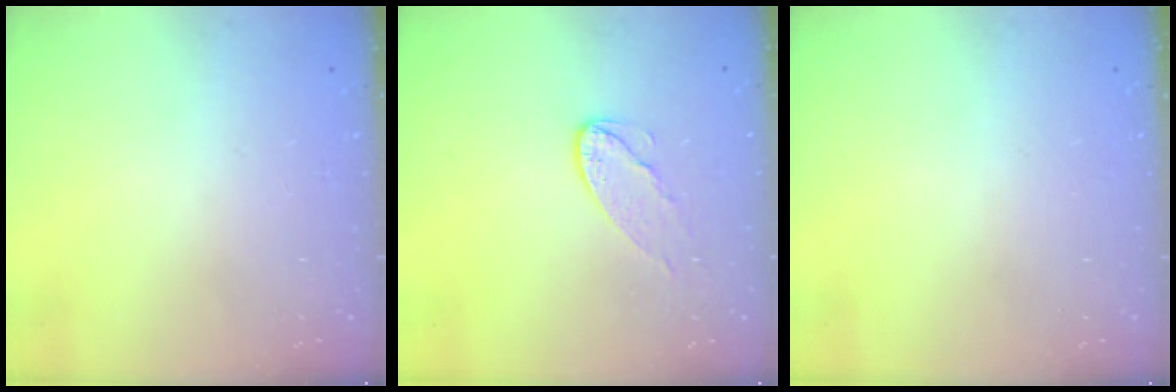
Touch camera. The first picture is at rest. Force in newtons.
{"total": 6.8, "press": 6.8, "slide": 0.2}
{"total": 0.0}